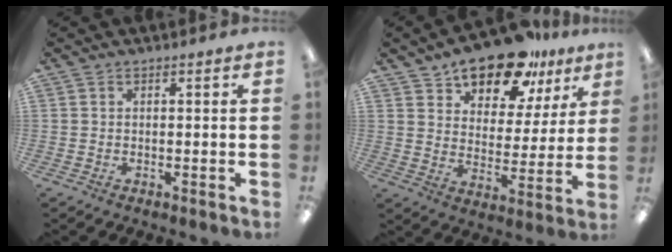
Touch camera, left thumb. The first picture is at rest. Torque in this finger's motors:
{"motor_torque": [0.35, 0.85, 1.29, -1.48, 0.03]}